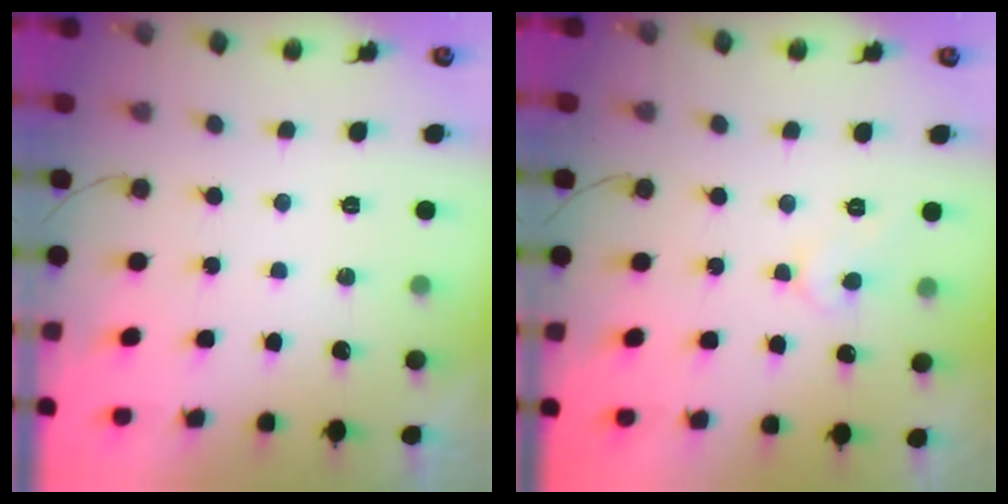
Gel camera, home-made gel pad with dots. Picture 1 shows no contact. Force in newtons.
{"total": 4.5, "press": 4.5, "slide": 0.3}